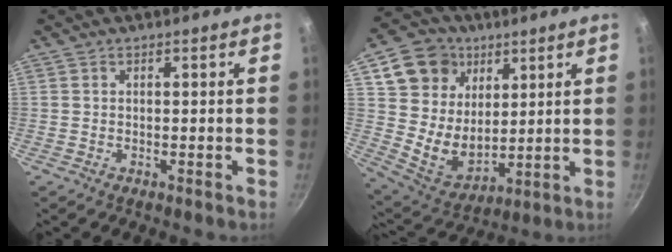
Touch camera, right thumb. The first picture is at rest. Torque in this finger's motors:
{"motor_torque": [-0.39, 1.33, 0.06, 0.00, 0.08]}